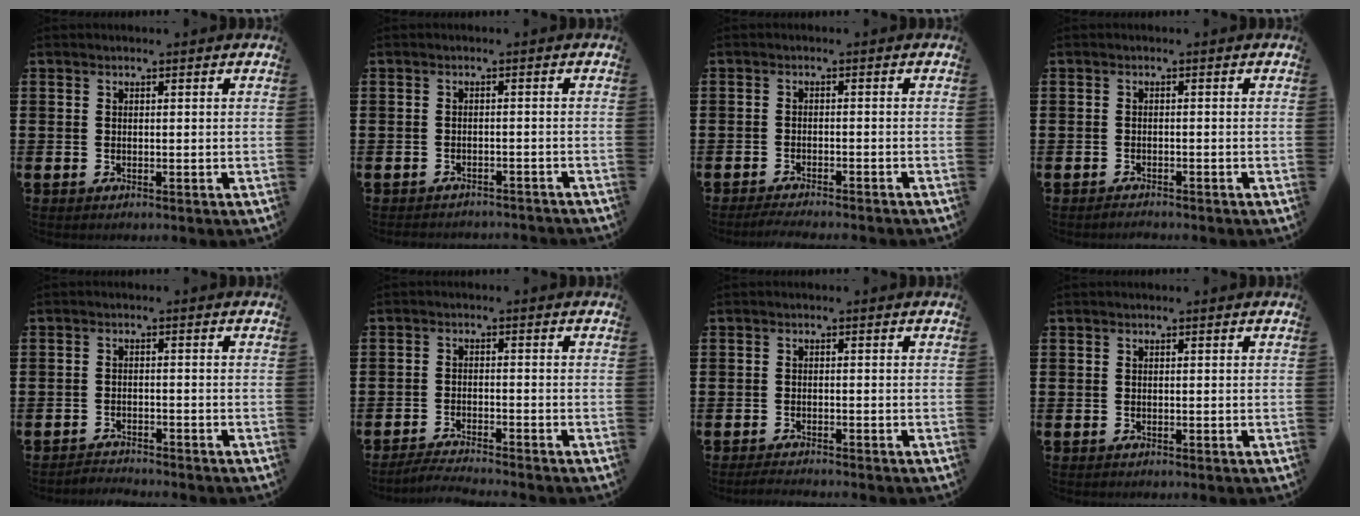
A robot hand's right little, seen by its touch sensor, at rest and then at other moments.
{"total": 1.3, "force": [-1.3, 0.0, -0.1], "torque": [-0.002, 0.002, -0.029]}
{"total": 1.7, "force": [-1.6, -0.1, 0.5], "torque": [-0.007, 0.002, -0.032]}
{"total": 1.0, "force": [-1.0, 0.0, 0.0], "torque": [-0.003, -0.001, -0.021]}
{"total": 1.9, "force": [-1.9, -0.1, -0.2], "torque": [-0.001, 0.004, -0.042]}
{"total": 2.4, "force": [-2.4, -0.2, 0.4], "torque": [-0.007, 0.003, -0.049]}
{"total": 1.3, "force": [-1.3, 0.0, 0.4], "torque": [-0.008, 0.002, -0.025]}
{"total": 0.0}